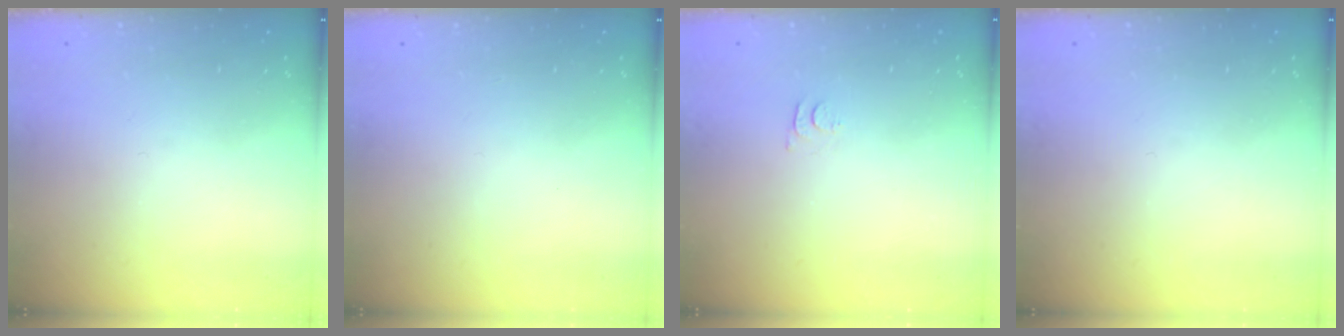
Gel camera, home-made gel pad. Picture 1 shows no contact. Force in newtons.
{"total": 1.5, "press": 1.5, "slide": 0.1}
{"total": 4.4, "press": 4.4, "slide": 0.4}
{"total": 0.0}